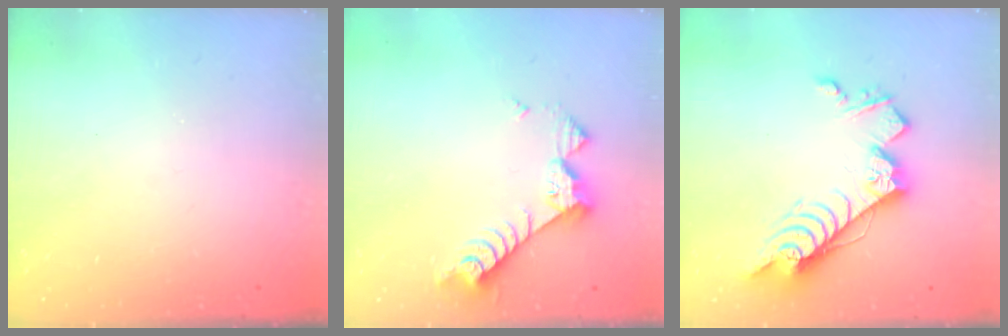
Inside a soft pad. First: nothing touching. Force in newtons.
{"total": 8.6, "press": 8.5, "slide": 0.8}
{"total": 14.6, "press": 14.5, "slide": 1.0}